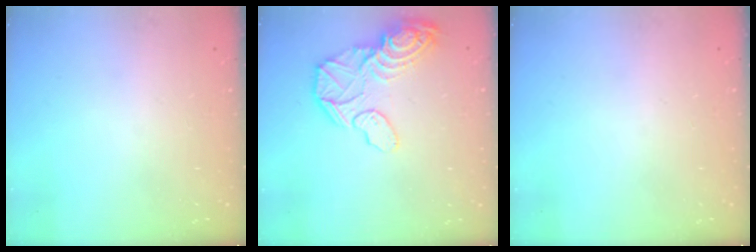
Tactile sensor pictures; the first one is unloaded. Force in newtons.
{"total": 23.3, "press": 20.1, "slide": 11.9}
{"total": 0.0}